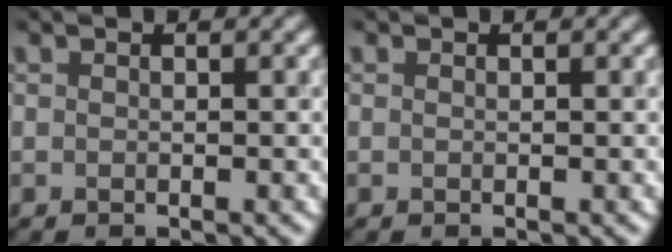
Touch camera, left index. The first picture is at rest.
{"total": 0.0}